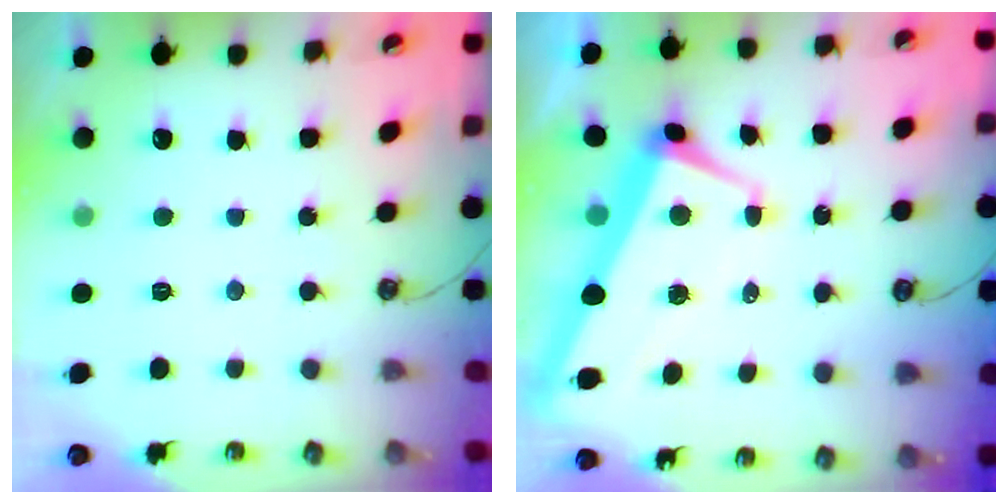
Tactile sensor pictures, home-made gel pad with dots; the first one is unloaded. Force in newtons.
{"total": 1.7, "press": 1.1, "slide": 1.4}